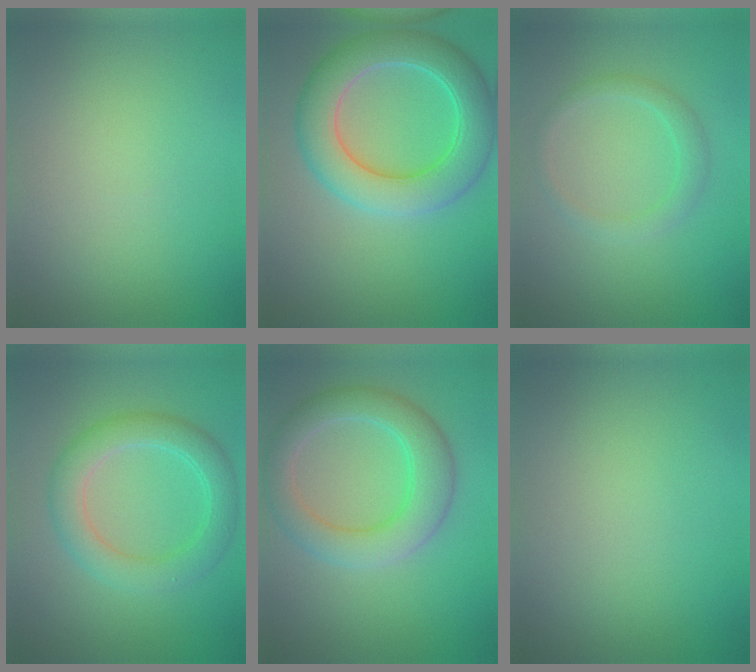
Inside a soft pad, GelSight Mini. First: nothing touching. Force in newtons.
{"total": 7.6, "press": 7.6, "slide": 0.3}
{"total": 1.8, "press": 1.8, "slide": 0.0}
{"total": 4.7, "press": 4.7, "slide": 0.1}
{"total": 5.4, "press": 5.4, "slide": 0.1}
{"total": 0.0}